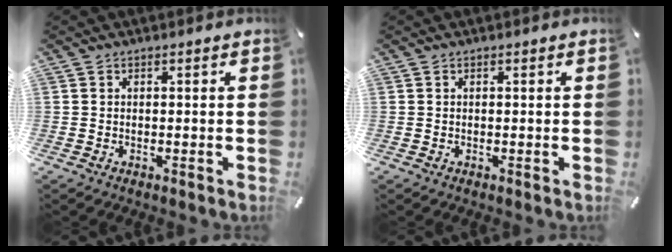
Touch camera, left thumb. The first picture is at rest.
{"total": 0.0}